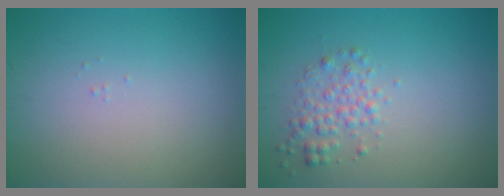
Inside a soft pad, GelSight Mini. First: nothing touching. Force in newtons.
{"total": 2.2, "press": 2.2, "slide": 0.1}